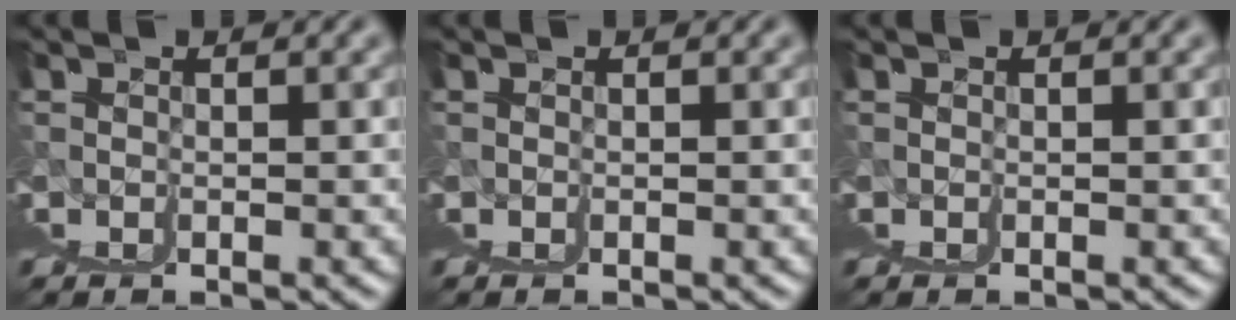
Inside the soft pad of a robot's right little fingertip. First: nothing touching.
{"total": 0.0}
{"total": 0.0}